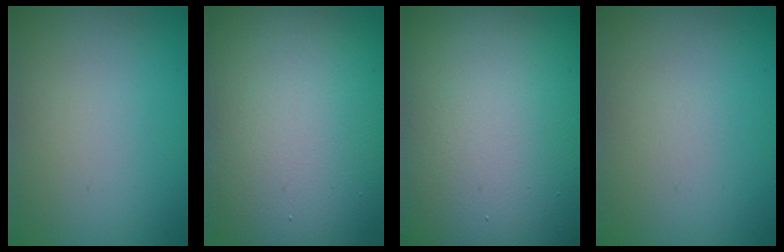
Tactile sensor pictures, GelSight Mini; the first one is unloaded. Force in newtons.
{"total": 14.3, "press": 14.3, "slide": 0.9}
{"total": 22.1, "press": 22.0, "slide": 1.5}
{"total": 0.0}